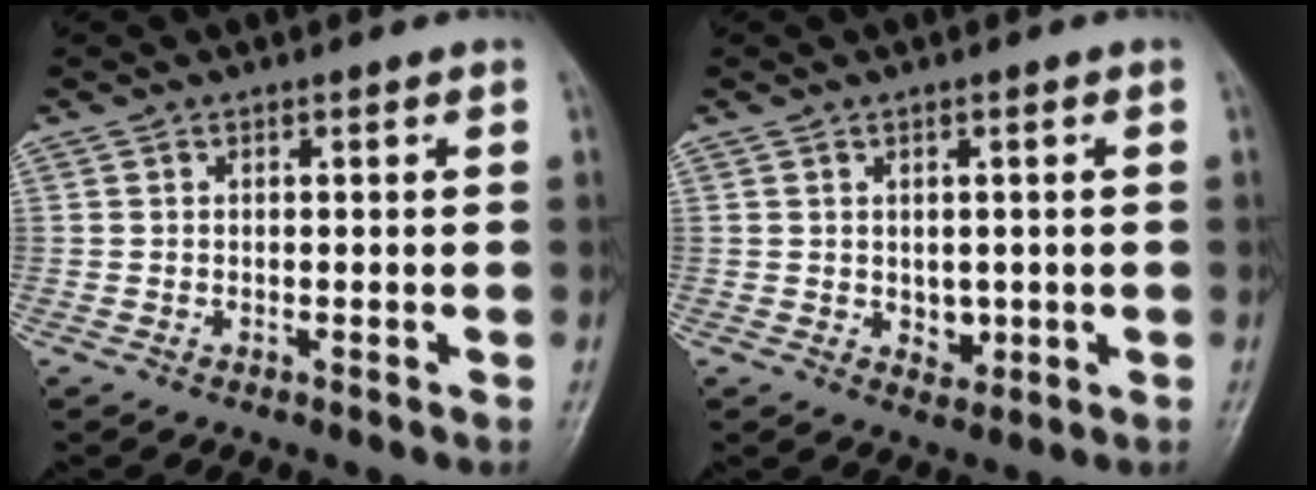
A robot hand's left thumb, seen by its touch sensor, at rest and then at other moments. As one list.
[{"total": 3.5, "force": [-0.1, 2.8, 2.2], "torque": [-0.012, -0.004, 0.006]}]